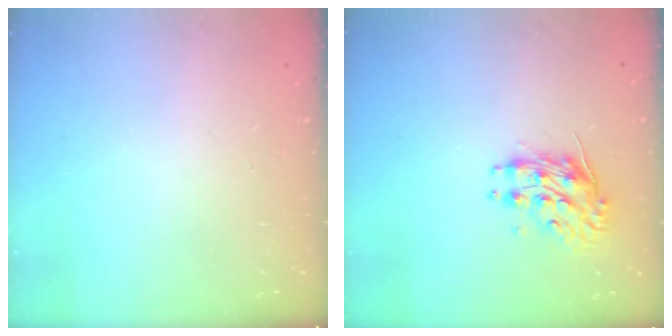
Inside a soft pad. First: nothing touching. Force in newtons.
{"total": 9.2, "press": 9.2, "slide": 0.2}